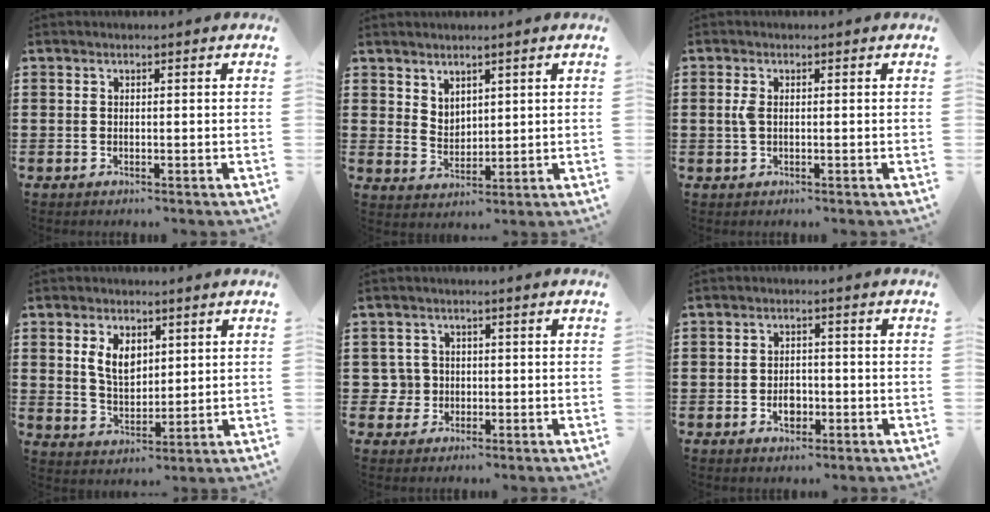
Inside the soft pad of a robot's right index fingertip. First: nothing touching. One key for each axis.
{"total": 3.4, "fx": 3.0, "fy": 1.7, "fz": 0.1, "tx": -0.011, "ty": 0.000, "tz": 0.059}
{"total": 2.2, "fx": 0.2, "fy": 1.1, "fz": 1.9, "tx": -0.054, "ty": 0.000, "tz": -0.004}
{"total": 5.5, "fx": 2.2, "fy": 3.4, "fz": 3.7, "tx": -0.077, "ty": 0.008, "tz": 0.037}
{"total": 3.2, "fx": -0.3, "fy": 3.1, "fz": 0.7, "tx": -0.036, "ty": 0.006, "tz": -0.011}
{"total": 3.2, "fx": -1.0, "fy": 2.1, "fz": 2.1, "tx": -0.034, "ty": 0.000, "tz": -0.021}